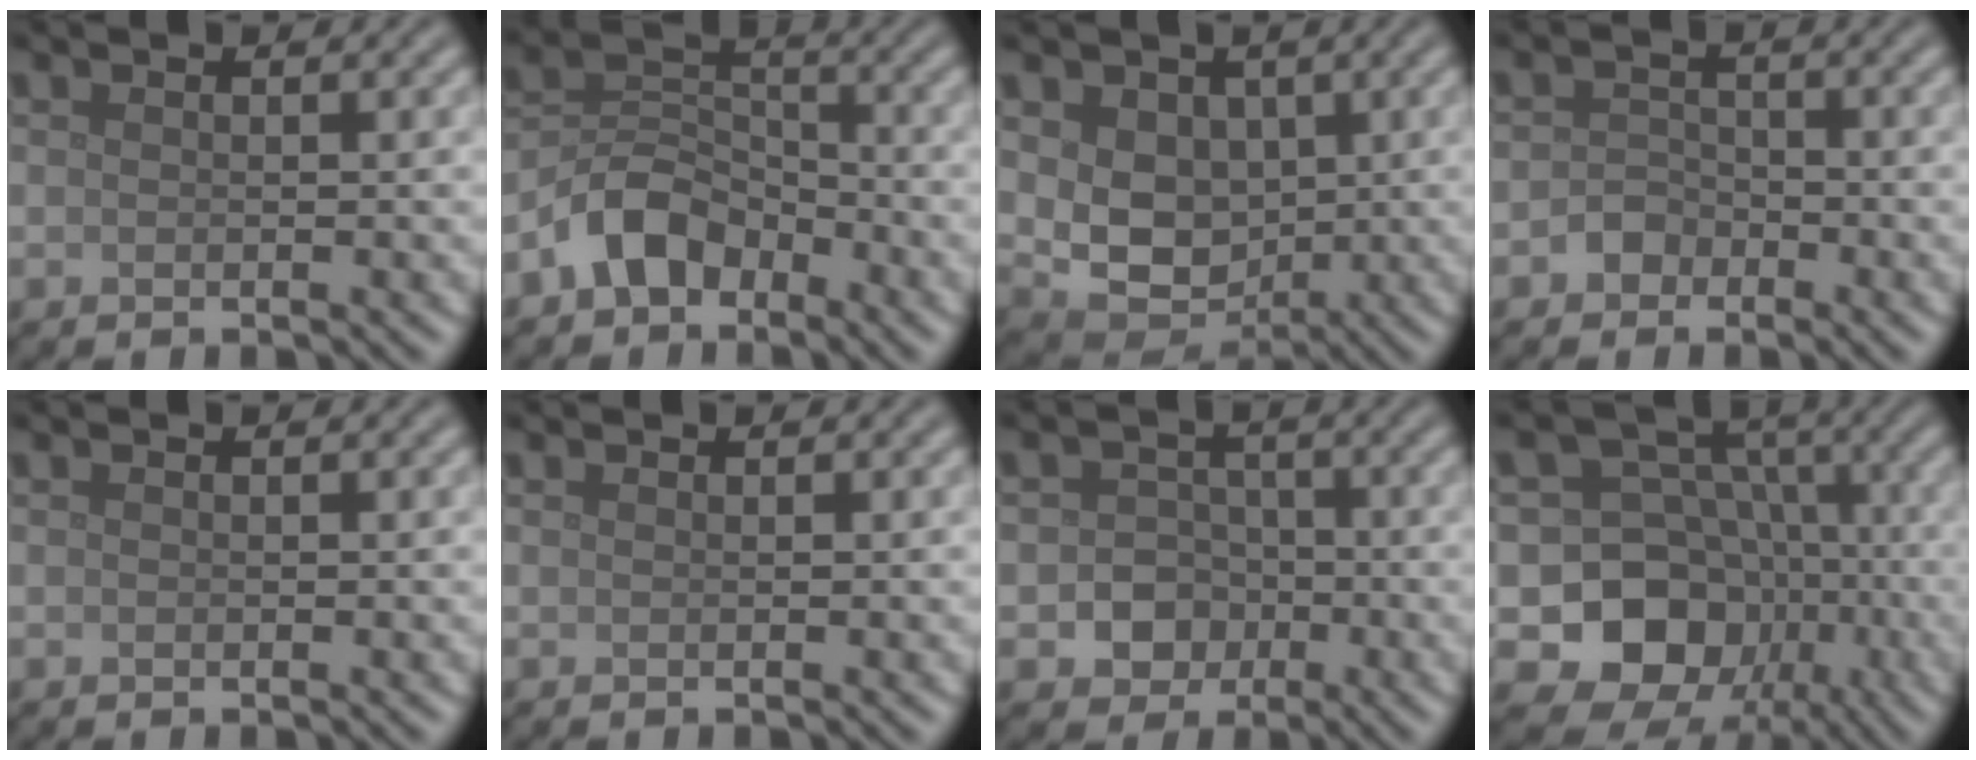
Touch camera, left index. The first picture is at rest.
{"total": 4.8, "force": [-3.1, 3.0, 2.1], "torque": [-0.035, 0.009, -0.070]}
{"total": 6.3, "force": [0.7, 4.9, 3.9], "torque": [-0.073, -0.016, 0.023]}
{"total": 1.8, "force": [-1.1, 1.4, 0.4], "torque": [0.000, 0.008, -0.023]}
{"total": 0.0}
{"total": 0.0}
{"total": 3.8, "force": [-1.1, 3.4, 1.4], "torque": [0.011, 0.001, -0.035]}
{"total": 11.6, "force": [-4.0, 10.1, 4.3], "torque": [-0.071, 0.010, -0.099]}